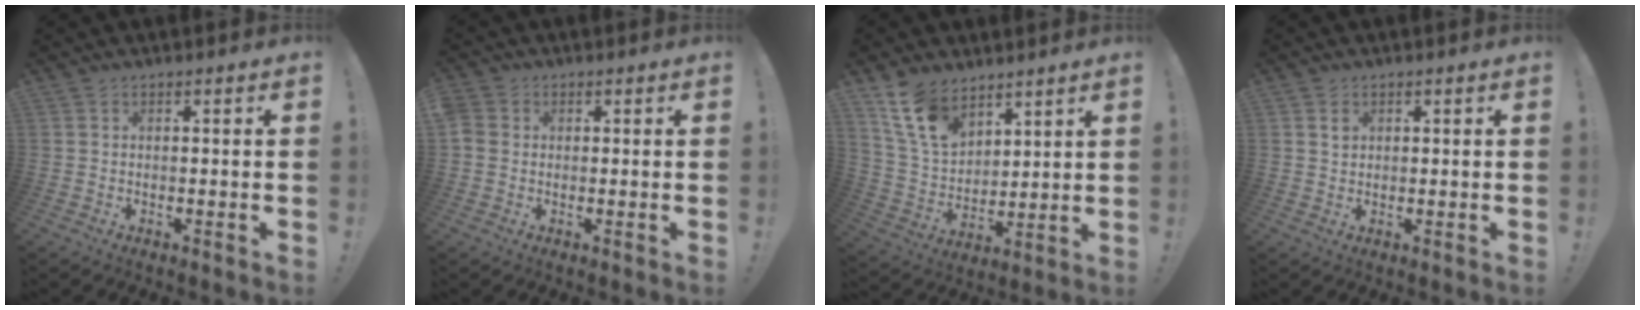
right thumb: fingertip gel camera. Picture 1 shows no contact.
{"total": 3.3, "force": [0.3, 3.0, 1.5], "torque": [-0.024, 0.010, 0.009]}
{"total": 14.1, "force": [9.5, 8.0, 6.6], "torque": [-0.135, -0.052, 0.187]}
{"total": 1.6, "force": [0.9, 1.3, 0.4], "torque": [0.006, -0.003, 0.014]}